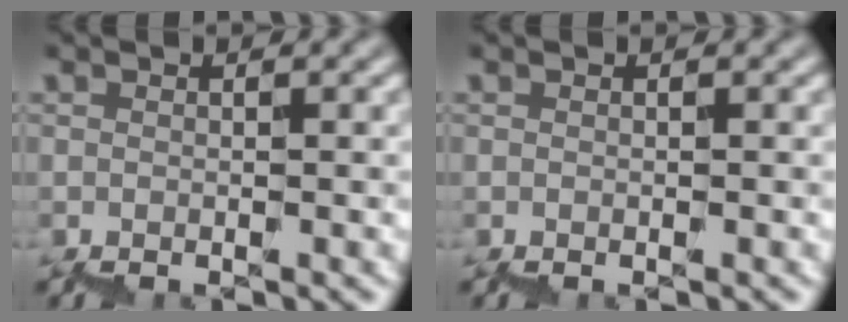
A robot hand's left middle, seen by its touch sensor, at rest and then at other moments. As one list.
[{"total": 0.0}]